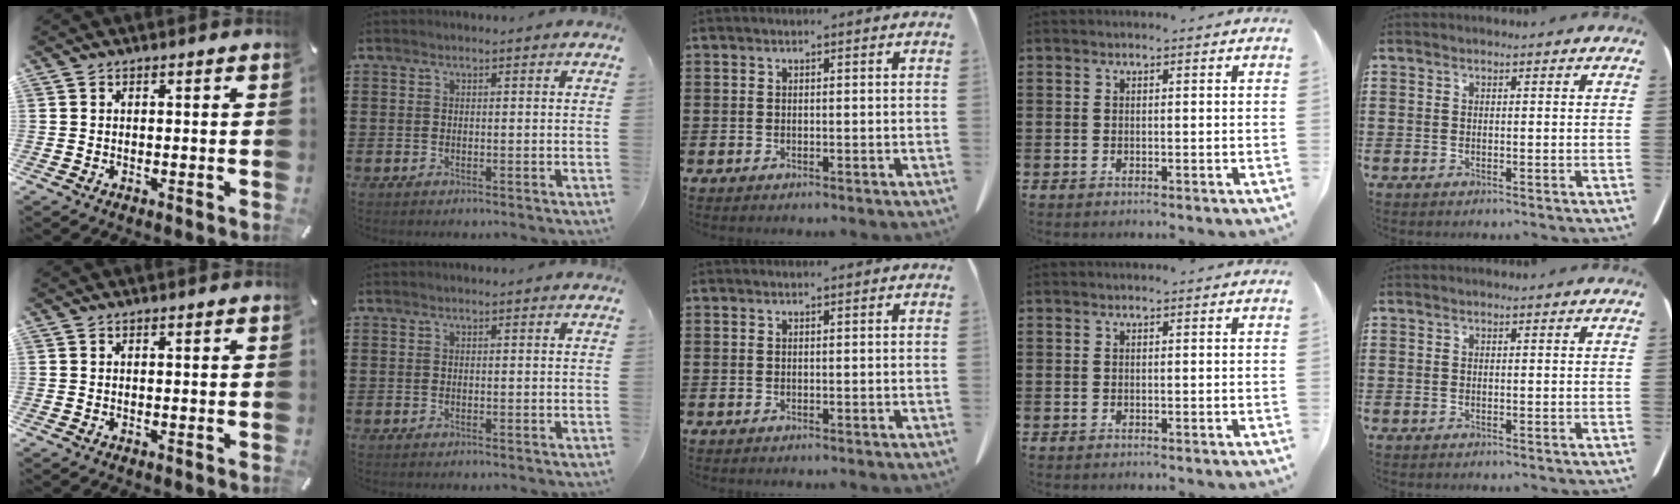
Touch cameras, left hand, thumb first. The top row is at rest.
{}